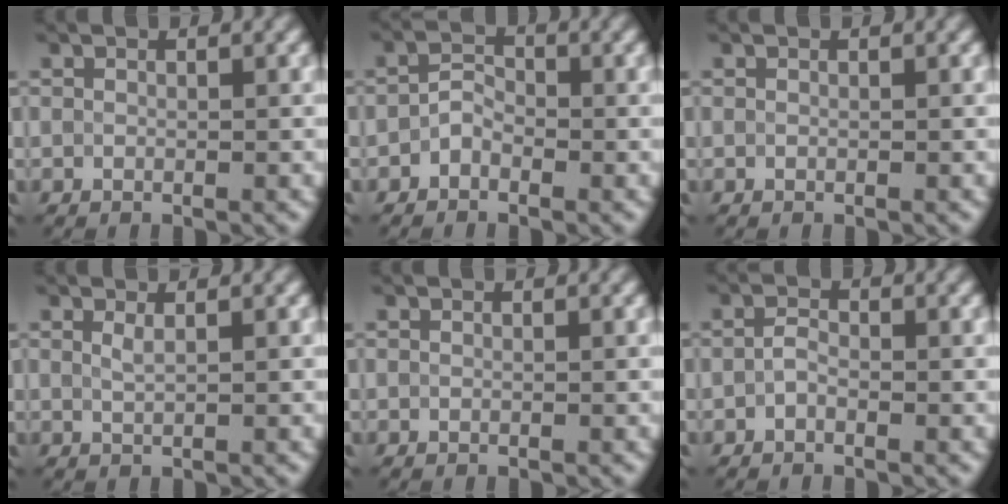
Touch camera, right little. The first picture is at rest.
{"total": 1.7, "force": [-1.0, 1.1, 0.9], "torque": [-0.017, 0.009, -0.022]}
{"total": 0.0}
{"total": 1.0, "force": [0.5, 0.4, 0.8], "torque": [-0.015, 0.000, 0.009]}
{"total": 0.0}
{"total": 1.1, "force": [-0.5, 0.6, 0.8], "torque": [-0.018, 0.004, -0.013]}